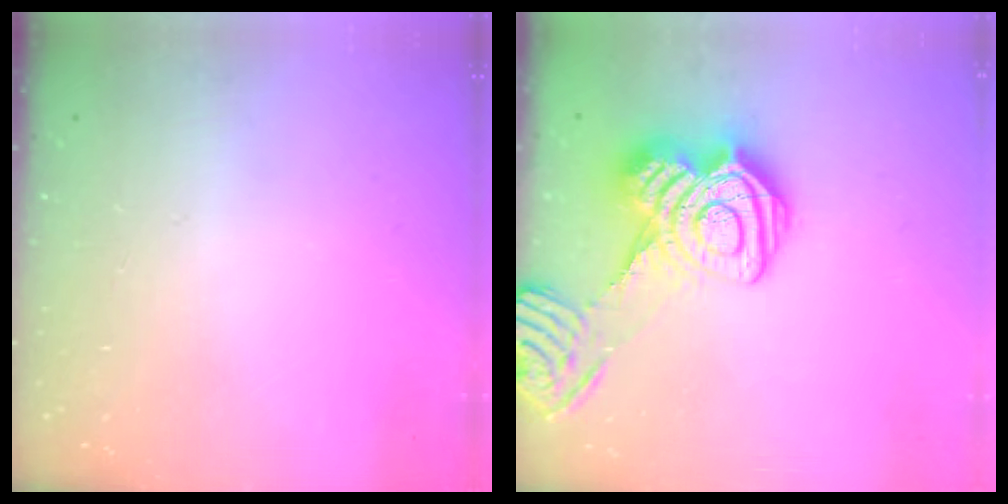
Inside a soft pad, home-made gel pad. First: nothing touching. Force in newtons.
{"total": 16.9, "press": 16.8, "slide": 1.2}